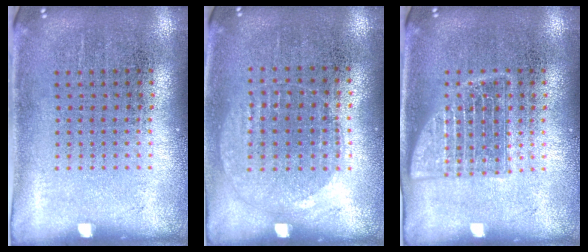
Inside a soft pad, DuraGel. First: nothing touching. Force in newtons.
{"total": 1.0, "press": 0.9, "slide": 0.4}
{"total": 2.5, "press": 2.5, "slide": 0.3}